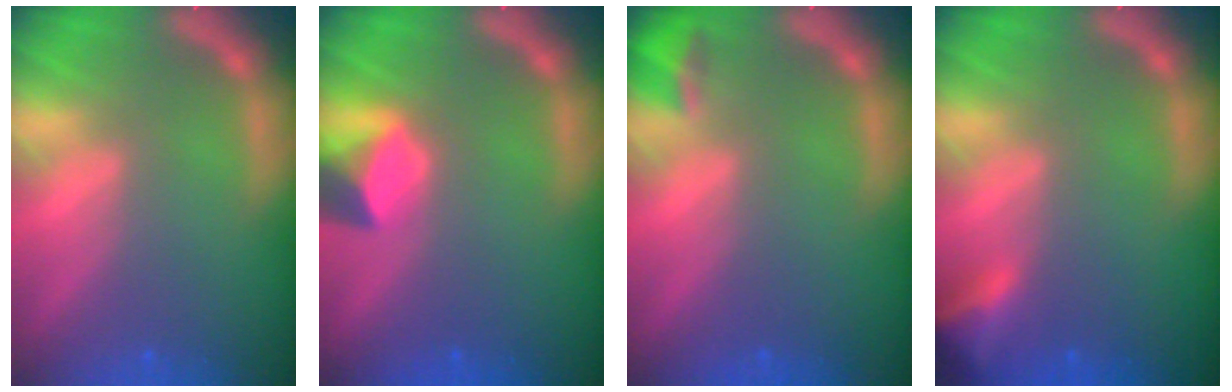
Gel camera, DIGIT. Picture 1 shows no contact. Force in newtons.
{"total": 3.4}
{"total": 1.9}
{"total": 3.5}